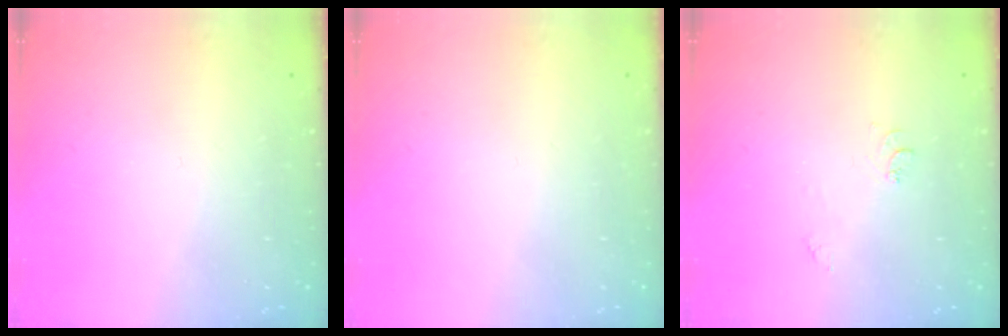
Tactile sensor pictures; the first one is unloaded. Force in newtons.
{"total": 1.8, "press": 1.7, "slide": 0.1}
{"total": 6.6, "press": 6.6, "slide": 0.6}